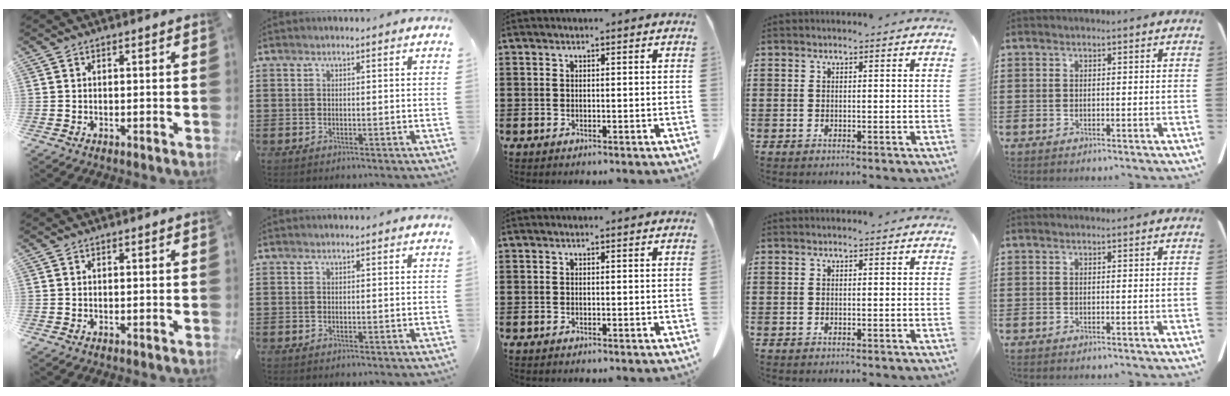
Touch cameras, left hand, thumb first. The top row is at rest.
{}